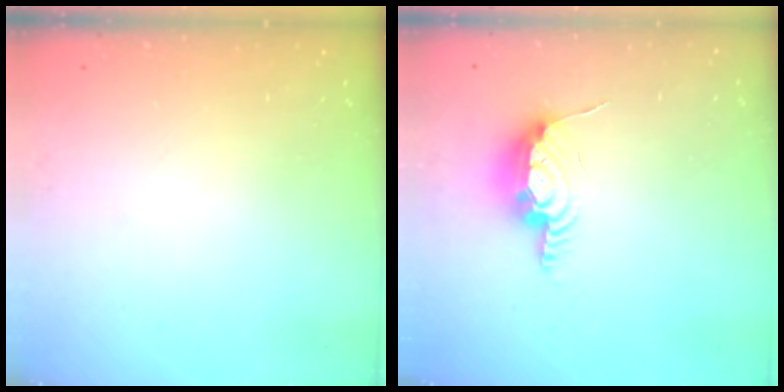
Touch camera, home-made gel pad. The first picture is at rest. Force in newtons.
{"total": 16.0, "press": 12.5, "slide": 10.0}